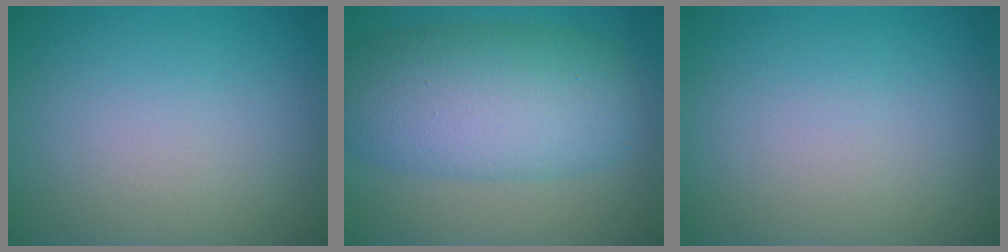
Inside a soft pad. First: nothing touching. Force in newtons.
{"total": 9.5, "press": 9.5, "slide": 0.2}
{"total": 0.0}